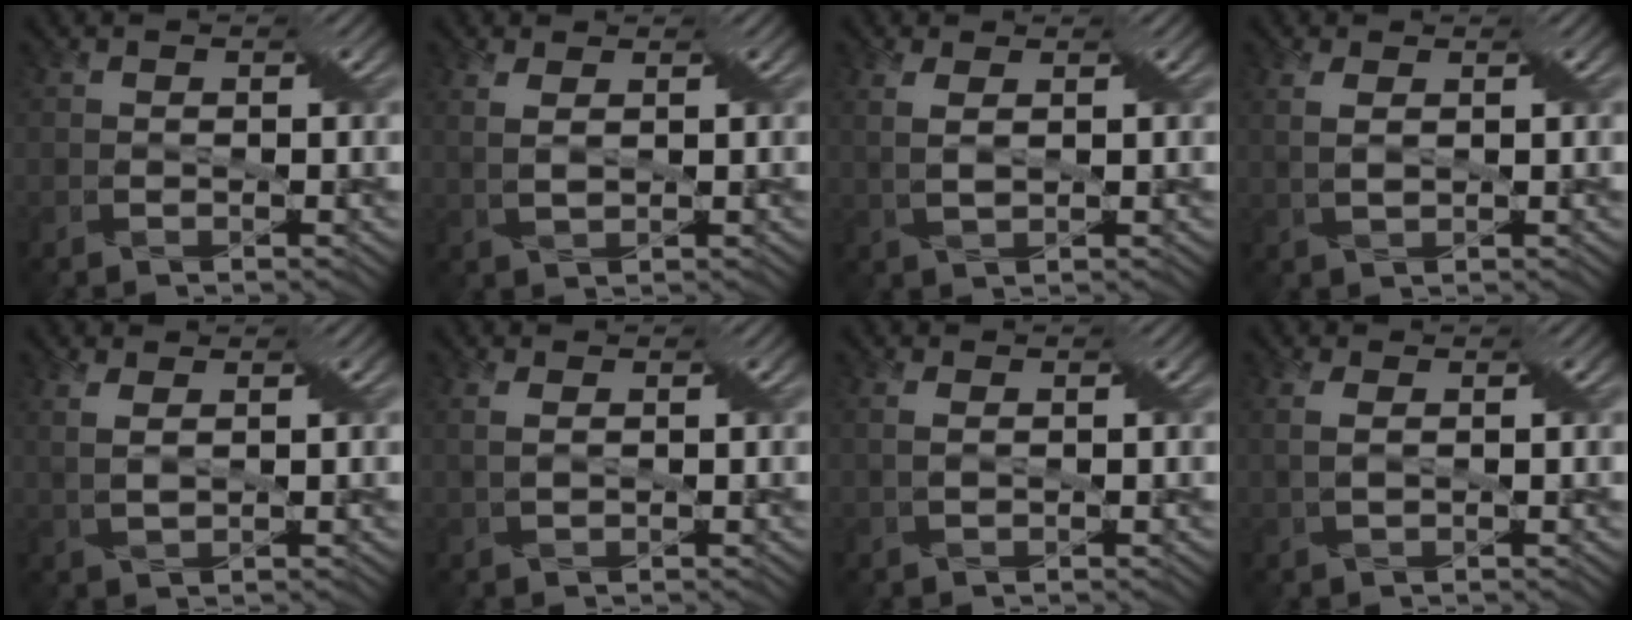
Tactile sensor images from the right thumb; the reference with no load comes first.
{"total": 2.4, "force": [1.2, 0.7, 2.0], "torque": [-0.045, 0.000, 0.026]}
{"total": 2.8, "force": [1.1, 0.9, 2.4], "torque": [-0.056, 0.003, 0.022]}
{"total": 2.3, "force": [0.9, 0.8, 2.0], "torque": [-0.047, 0.003, 0.021]}
{"total": 2.7, "force": [1.3, 0.8, 2.3], "torque": [-0.052, 0.002, 0.025]}
{"total": 1.9, "force": [0.7, 0.7, 1.6], "torque": [-0.040, 0.003, 0.019]}
{"total": 1.6, "force": [0.5, 0.6, 1.4], "torque": [-0.032, 0.002, 0.015]}
{"total": 2.2, "force": [0.7, 0.8, 2.0], "torque": [-0.045, 0.001, 0.015]}